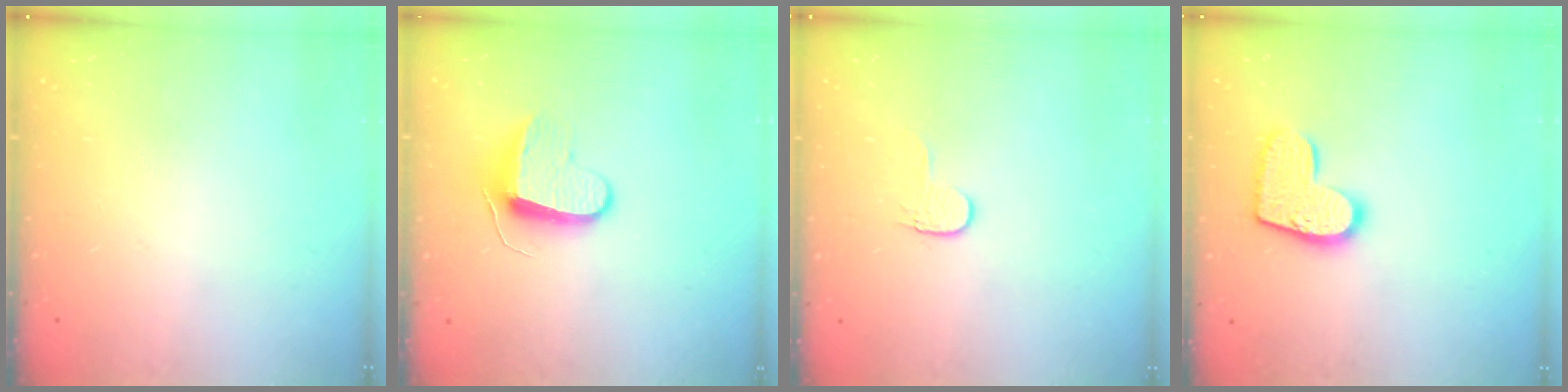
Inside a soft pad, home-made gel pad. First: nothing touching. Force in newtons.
{"total": 8.9, "press": 8.9, "slide": 0.1}
{"total": 3.6, "press": 3.6, "slide": 0.4}
{"total": 12.9, "press": 12.9, "slide": 0.8}